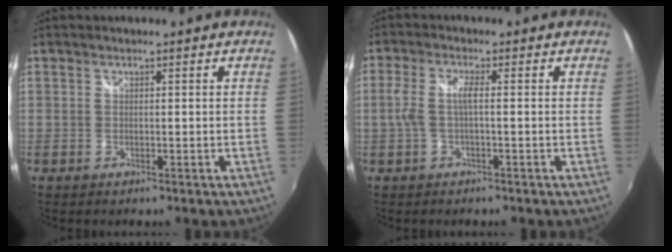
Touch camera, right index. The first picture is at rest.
{"total": 3.7, "force": [-0.7, 0.5, 3.6], "torque": [-0.076, 0.002, -0.010]}